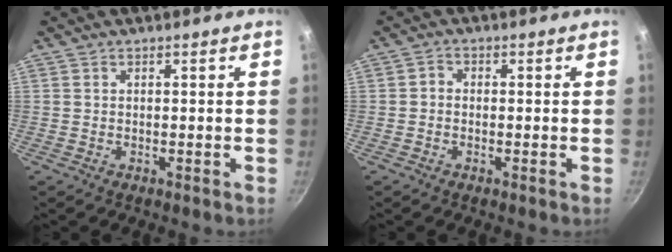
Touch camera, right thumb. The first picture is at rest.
{"total": 1.6, "force": [-0.3, 1.3, 0.8], "torque": [-0.014, 0.008, -0.011]}